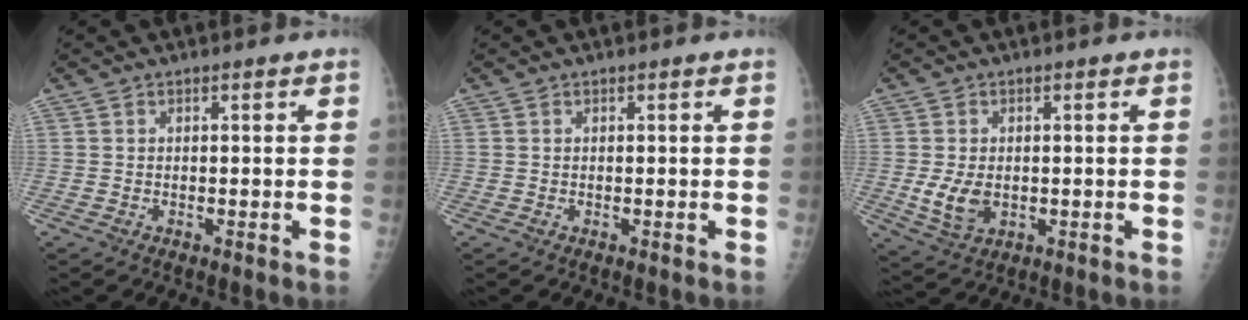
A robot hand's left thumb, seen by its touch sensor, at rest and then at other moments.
{"total": 0.0}
{"total": 5.8, "force": [-0.6, 4.0, 4.2], "torque": [-0.073, -0.009, -0.001]}